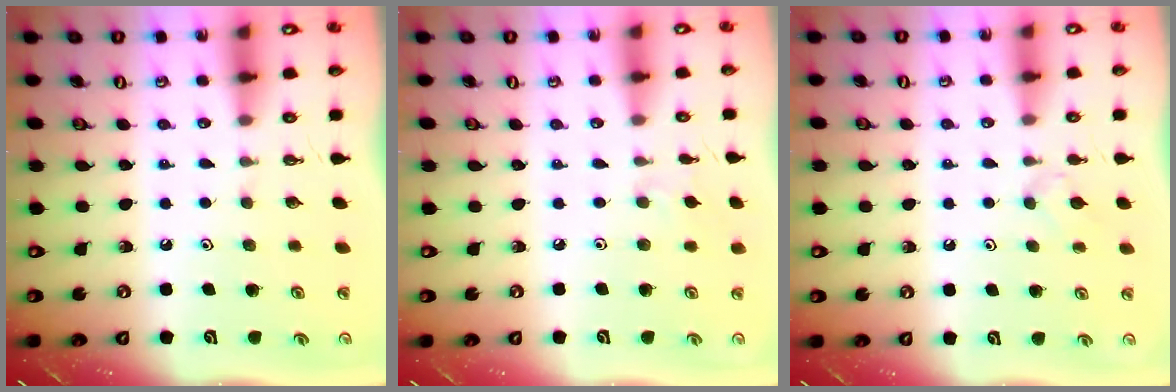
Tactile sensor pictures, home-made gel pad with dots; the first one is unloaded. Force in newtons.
{"total": 2.6, "press": 2.6, "slide": 0.5}
{"total": 3.0, "press": 3.0, "slide": 0.7}